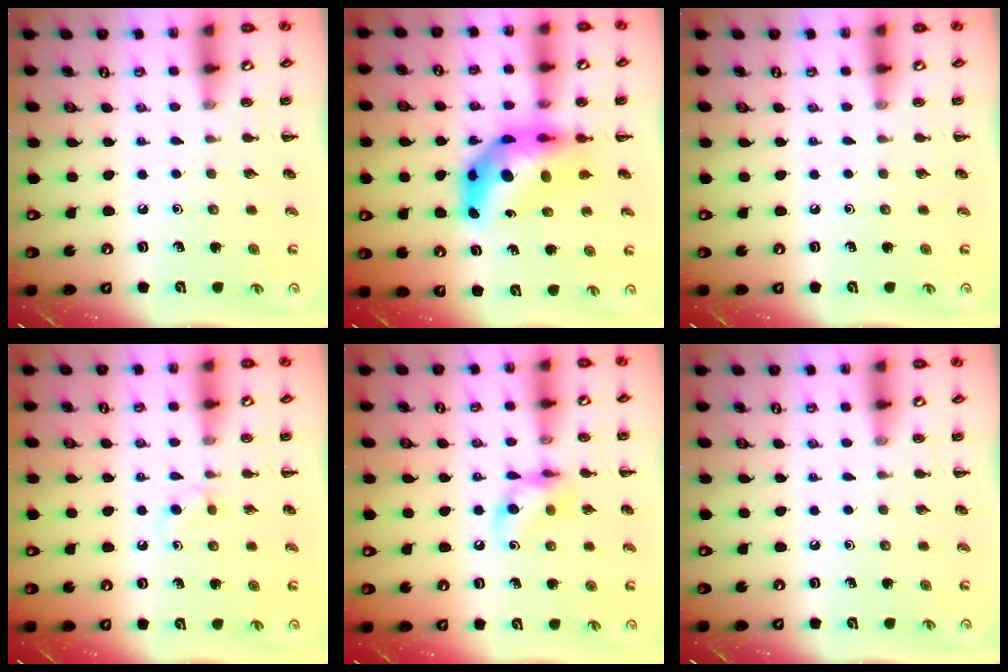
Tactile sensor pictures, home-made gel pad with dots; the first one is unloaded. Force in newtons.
{"total": 10.5, "press": 10.0, "slide": 3.2}
{"total": 0.0}
{"total": 2.6, "press": 2.3, "slide": 1.2}
{"total": 10.0, "press": 10.0, "slide": 1.1}
{"total": 0.0}